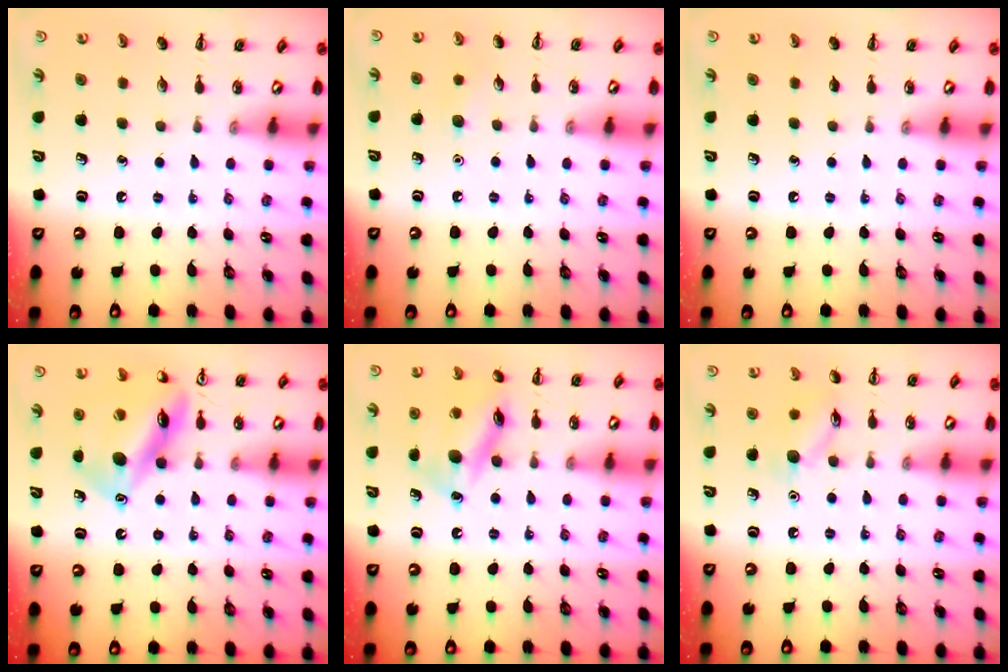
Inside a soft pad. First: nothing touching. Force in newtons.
{"total": 4.5, "press": 4.4, "slide": 1.1}
{"total": 0.0}
{"total": 14.4, "press": 14.3, "slide": 1.6}
{"total": 14.4, "press": 14.3, "slide": 1.2}
{"total": 8.6, "press": 8.6, "slide": 0.9}